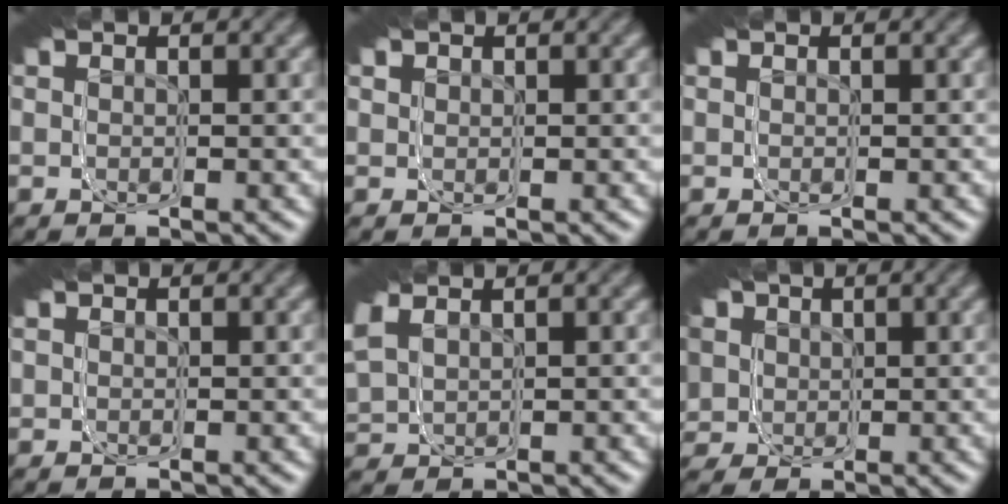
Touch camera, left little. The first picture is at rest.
{"total": 1.4, "force": [0.7, 1.1, 0.5], "torque": [-0.015, -0.003, 0.009]}
{"total": 0.0}
{"total": 1.0, "force": [-0.1, 0.9, 0.2], "torque": [-0.006, -0.005, -0.001]}
{"total": 5.4, "force": [0.9, 4.2, 3.3], "torque": [-0.081, 0.007, 0.011]}
{"total": 11.0, "force": [0.3, 9.4, 5.8], "torque": [-0.098, -0.012, -0.010]}